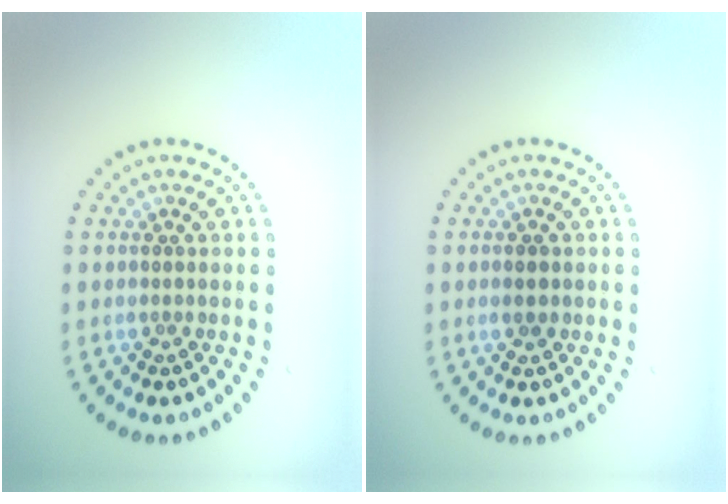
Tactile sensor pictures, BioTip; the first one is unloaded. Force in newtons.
{"total": 1.8, "press": 1.8, "slide": 0.1}